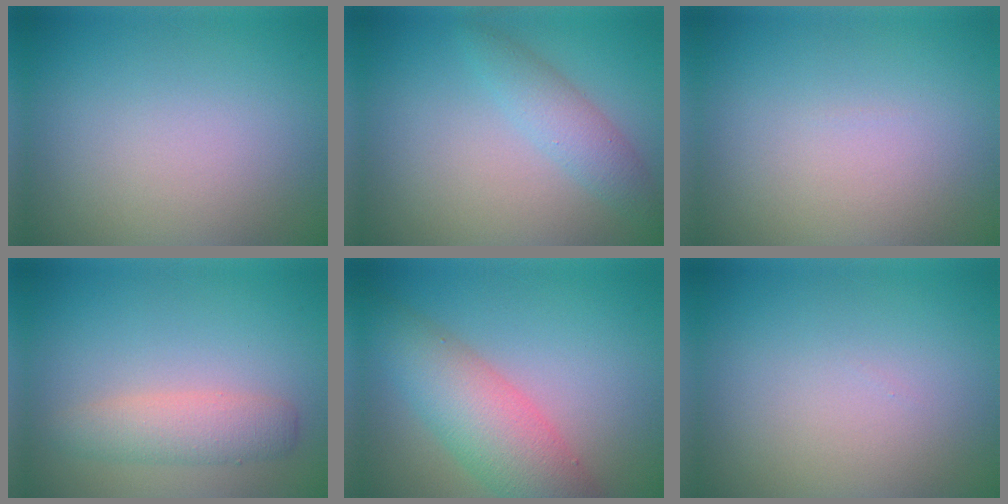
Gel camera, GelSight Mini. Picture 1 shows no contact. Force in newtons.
{"total": 2.6, "press": 2.6, "slide": 0.0}
{"total": 0.0}
{"total": 2.9, "press": 2.9, "slide": 0.1}
{"total": 6.5, "press": 6.5, "slide": 0.2}
{"total": 0.0}